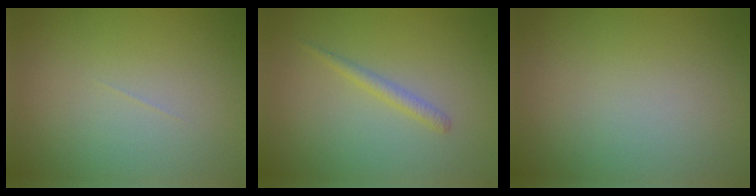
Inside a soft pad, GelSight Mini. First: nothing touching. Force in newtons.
{"total": 1.2, "press": 1.2, "slide": 0.0}
{"total": 0.0}